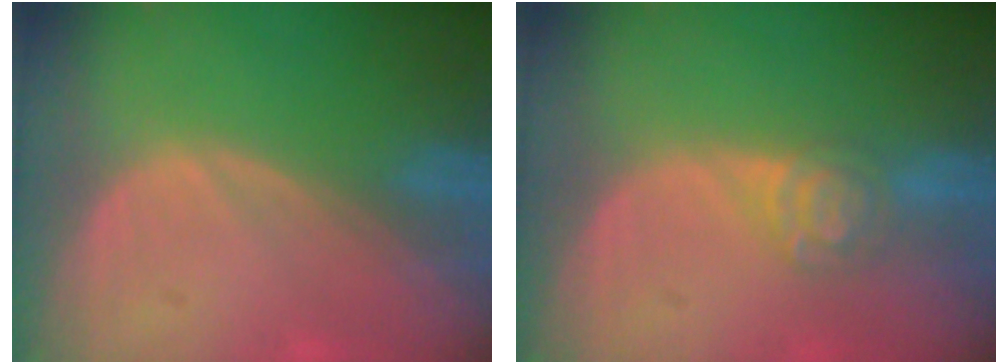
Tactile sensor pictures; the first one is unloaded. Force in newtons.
{"total": 4.1, "press": 3.9, "slide": 1.2}